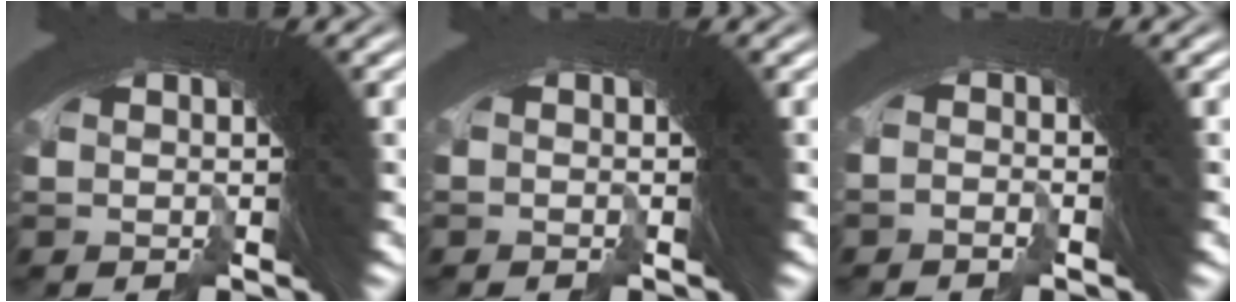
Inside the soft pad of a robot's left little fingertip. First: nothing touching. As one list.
[{"total": 1.7, "force": [-0.6, -0.9, -1.3], "torque": [0.023, -0.003, -0.008]}, {"total": 2.7, "force": [-1.0, -1.4, -2.0], "torque": [0.042, 0.000, -0.018]}]